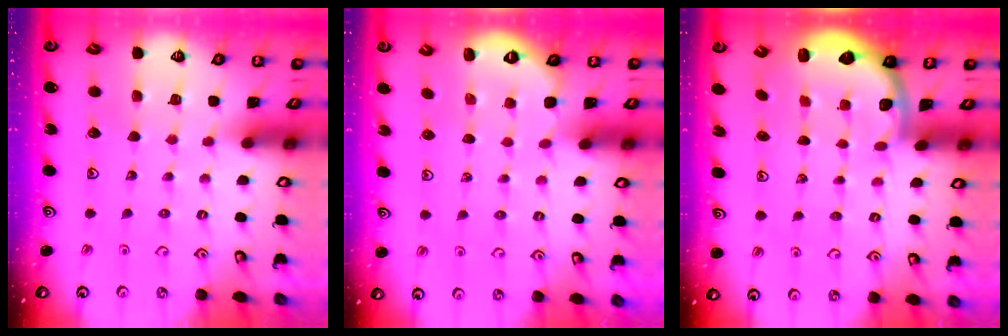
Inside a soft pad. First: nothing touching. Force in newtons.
{"total": 2.9, "press": 2.8, "slide": 0.9}
{"total": 2.3, "press": 2.0, "slide": 1.3}